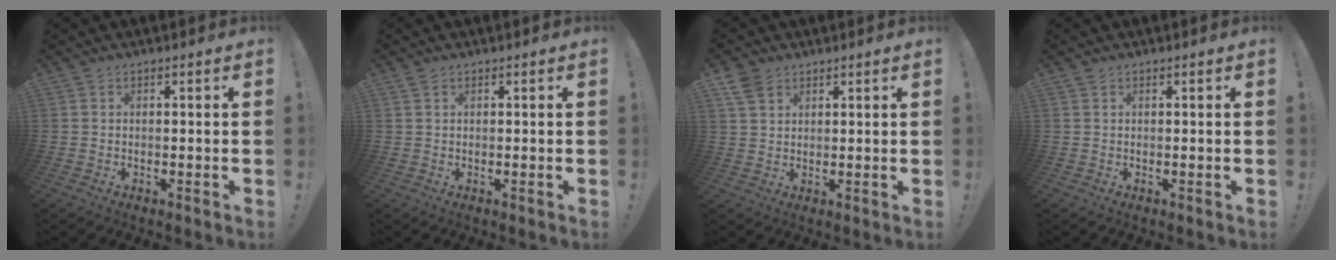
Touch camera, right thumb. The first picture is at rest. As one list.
[{"total": 0.8, "force": [0.6, 0.5, 0.2], "torque": [-0.005, 0.000, 0.012]}, {"total": 6.2, "force": [3.9, 4.4, 1.9], "torque": [-0.029, -0.019, 0.078]}, {"total": 0.5, "force": [0.4, 0.3, 0.1], "torque": [0.004, -0.003, 0.007]}]